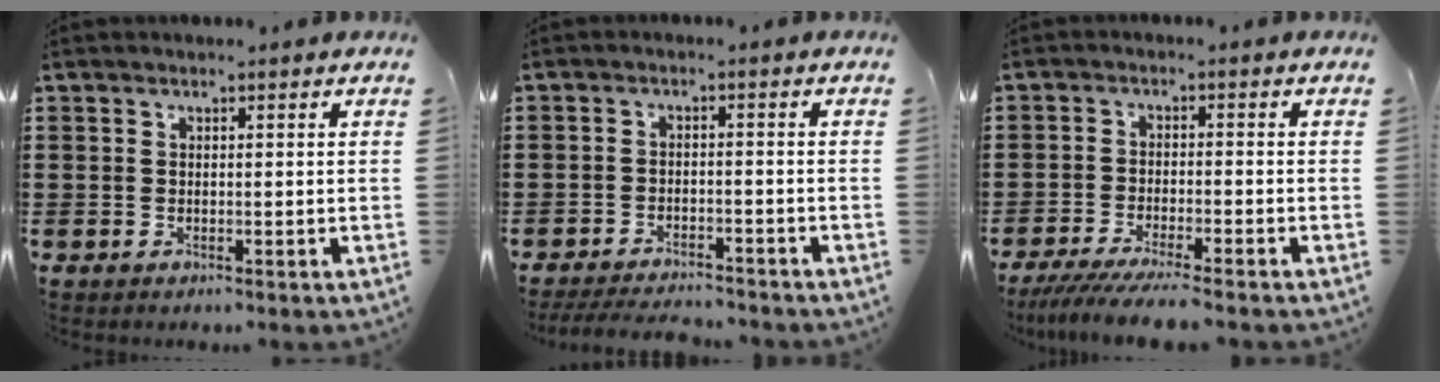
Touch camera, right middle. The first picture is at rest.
{"total": 3.7, "force": [-3.6, 0.4, 0.8], "torque": [-0.020, -0.002, -0.076]}
{"total": 4.8, "force": [-4.5, -0.1, 1.8], "torque": [-0.044, -0.019, -0.089]}